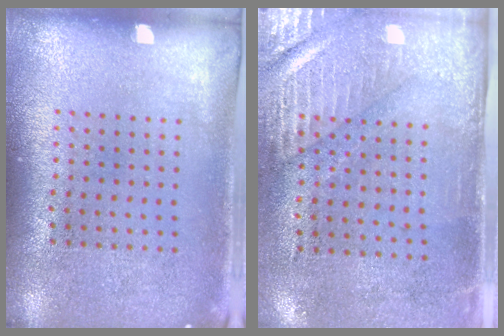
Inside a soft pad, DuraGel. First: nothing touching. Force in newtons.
{"total": 2.8, "press": 2.4, "slide": 1.4}